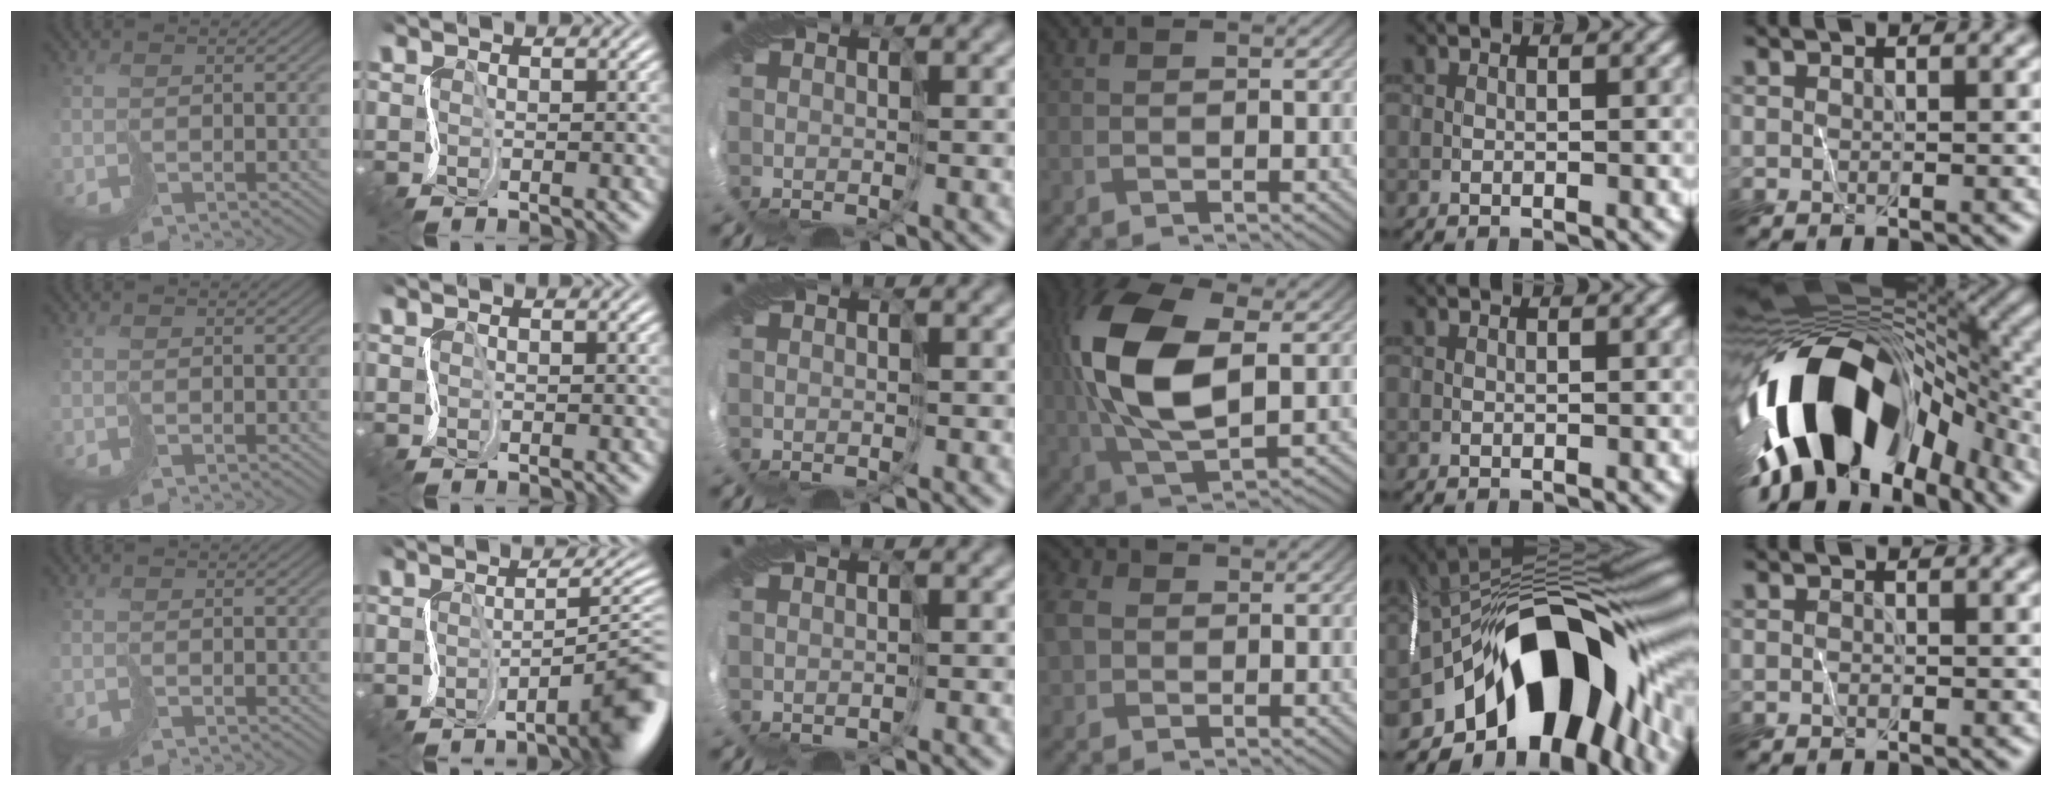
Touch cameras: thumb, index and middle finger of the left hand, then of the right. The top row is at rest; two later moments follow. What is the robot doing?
{"motion": "cut", "object": "receipt paper"}